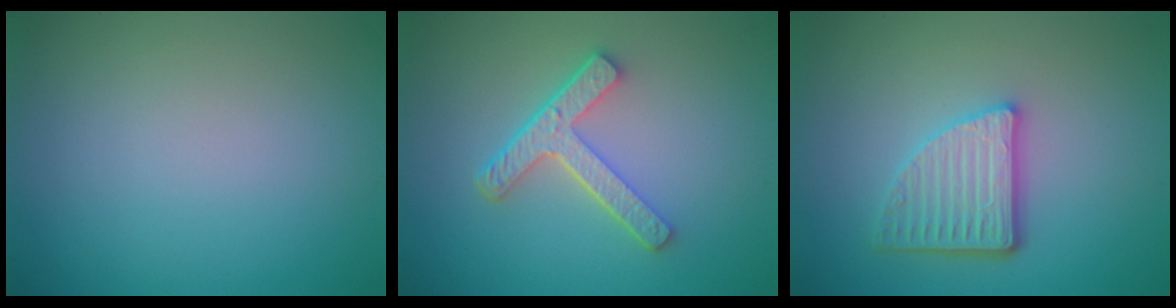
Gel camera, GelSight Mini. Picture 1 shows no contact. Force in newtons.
{"total": 4.4, "press": 3.3, "slide": 2.9}
{"total": 4.4, "press": 3.6, "slide": 2.5}